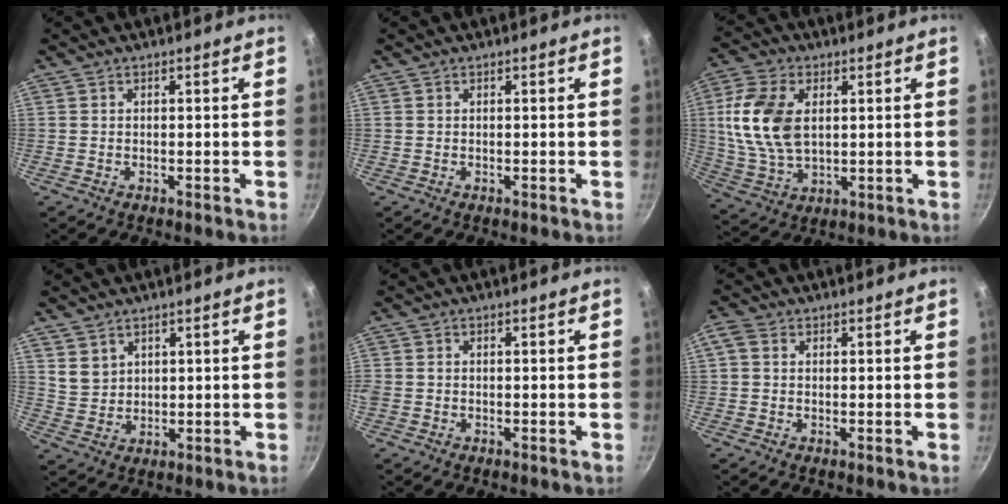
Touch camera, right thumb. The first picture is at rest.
{"total": 0.0}
{"total": 14.3, "force": [2.6, 8.8, 11.0], "torque": [-0.207, -0.006, 0.053]}
{"total": 4.3, "force": [2.4, 3.3, 1.4], "torque": [-0.007, -0.007, 0.055]}
{"total": 1.2, "force": [-0.4, 1.0, 0.5], "torque": [-0.011, 0.000, -0.009]}
{"total": 2.4, "force": [0.6, 1.9, 1.4], "torque": [-0.035, 0.011, 0.008]}